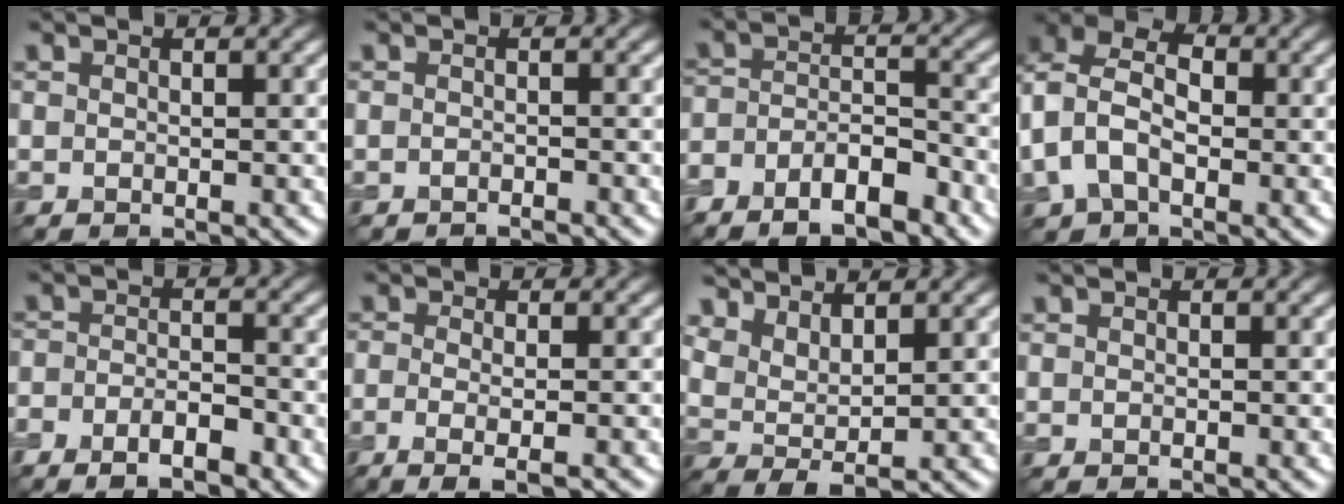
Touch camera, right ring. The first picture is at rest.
{"total": 1.0, "force": [-1.0, 0.1, 0.1], "torque": [0.000, -0.003, -0.018]}
{"total": 6.3, "force": [-4.7, 2.1, 3.5], "torque": [-0.058, 0.000, -0.085]}
{"total": 7.1, "force": [-0.4, 5.0, 5.0], "torque": [-0.110, 0.012, -0.022]}
{"total": 3.9, "force": [-2.7, 1.2, 2.5], "torque": [-0.045, -0.001, -0.048]}
{"total": 4.0, "force": [-1.6, 1.4, 3.4], "torque": [-0.040, -0.011, -0.022]}
{"total": 4.1, "force": [3.3, 1.1, 2.2], "torque": [-0.050, -0.002, 0.069]}
{"total": 0.0}